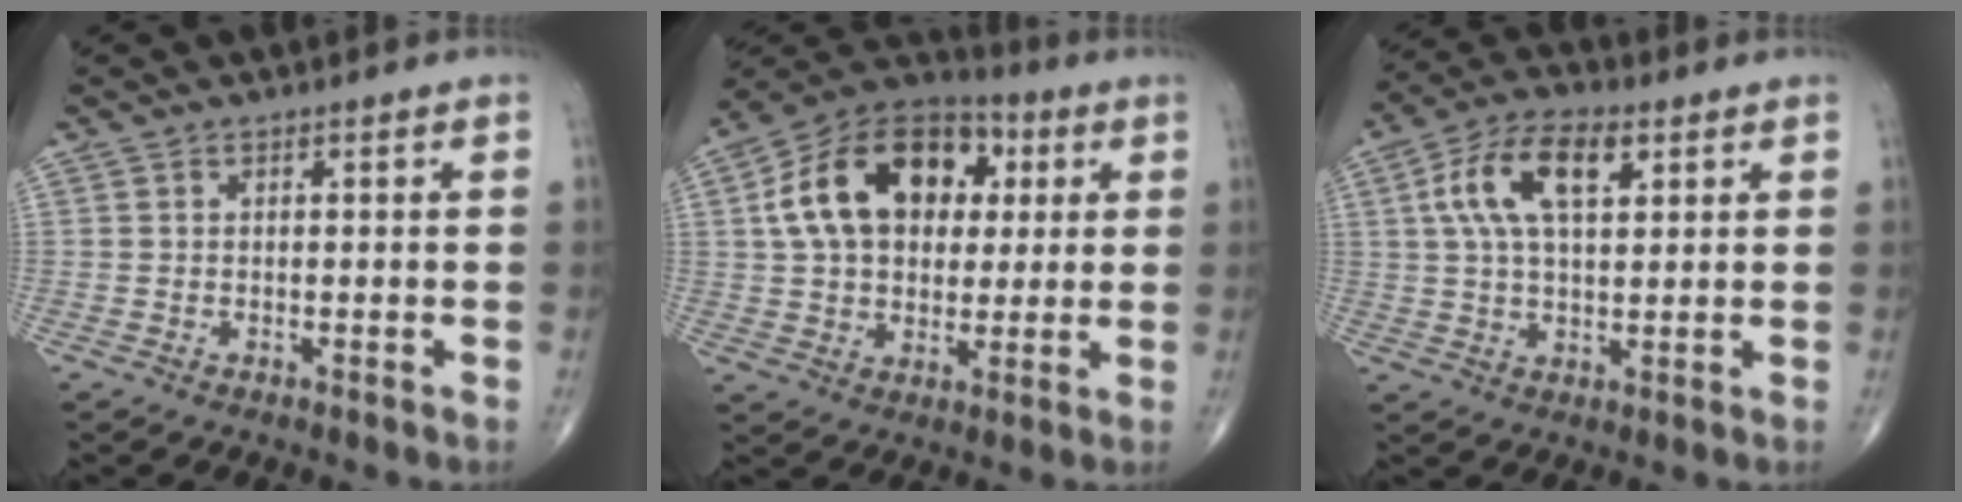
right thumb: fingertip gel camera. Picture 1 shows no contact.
{"total": 19.7, "force": [4.4, 13.6, 13.6], "torque": [-0.205, 0.015, 0.068]}
{"total": 12.2, "force": [4.0, 6.0, 9.8], "torque": [-0.181, 0.011, 0.070]}